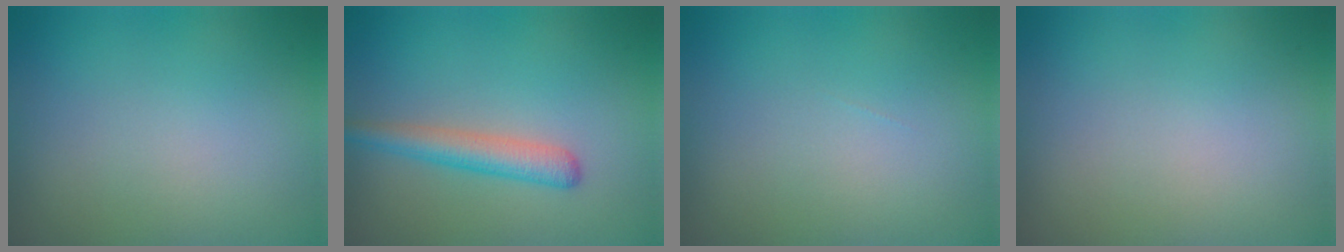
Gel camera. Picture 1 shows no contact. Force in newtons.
{"total": 2.9, "press": 2.9, "slide": 0.1}
{"total": 0.0}
{"total": 0.0}